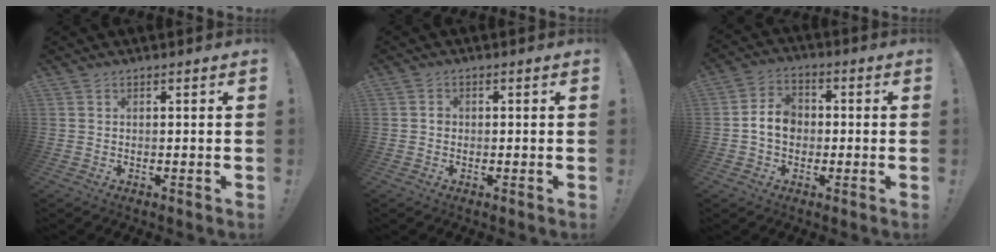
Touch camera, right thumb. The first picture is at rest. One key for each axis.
{"total": 1.3, "fx": -0.4, "fy": 1.1, "fz": 0.6, "tx": -0.008, "ty": 0.005, "tz": -0.007}
{"total": 8.1, "fx": -0.5, "fy": 6.3, "fz": 5.0, "tx": -0.082, "ty": 0.016, "tz": -0.006}